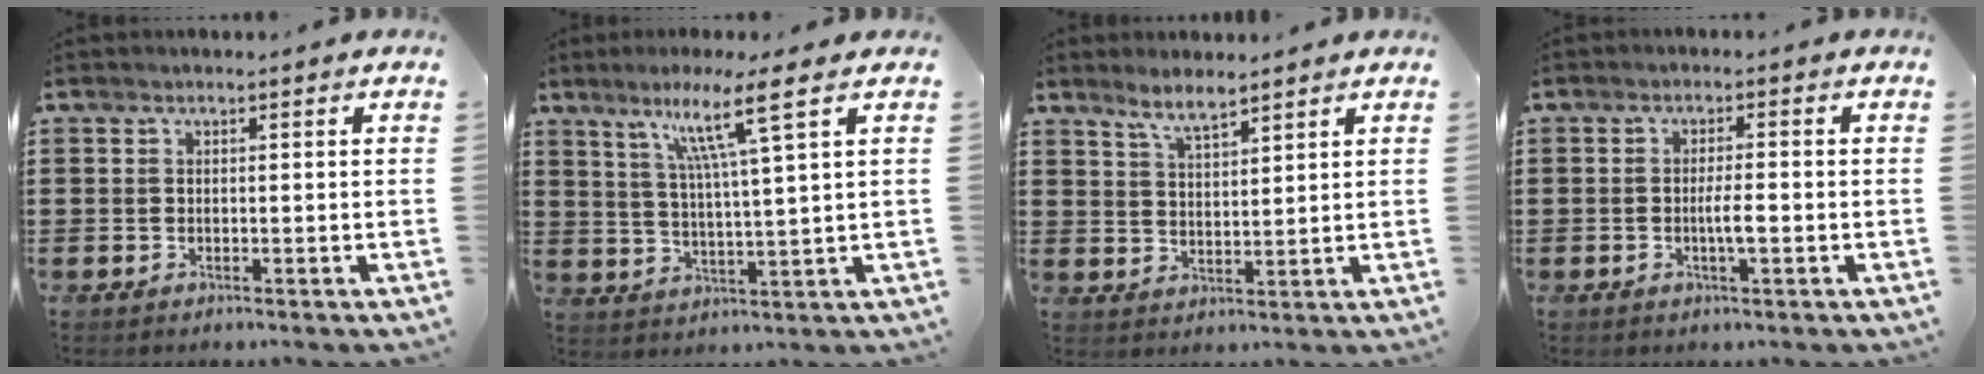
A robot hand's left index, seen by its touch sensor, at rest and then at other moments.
{"total": 9.1, "force": [5.2, -0.6, 7.4], "torque": [-0.150, -0.007, 0.083]}
{"total": 4.3, "force": [3.7, 0.8, 2.0], "torque": [-0.048, -0.003, 0.066]}
{"total": 3.1, "force": [-0.6, 0.5, 3.0], "torque": [-0.060, -0.002, -0.013]}